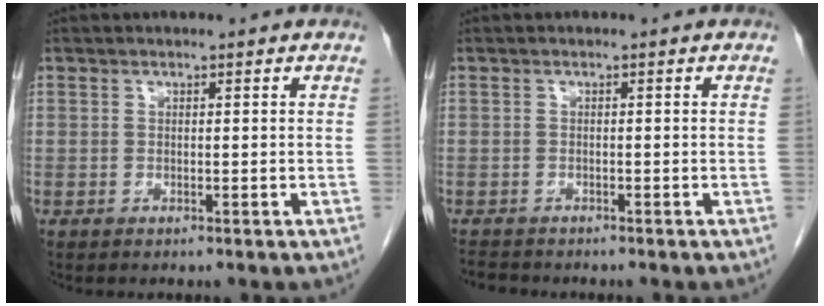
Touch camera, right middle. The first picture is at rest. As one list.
[{"total": 2.2, "force": [-2.1, 0.5, 0.3], "torque": [-0.007, -0.008, -0.035]}]